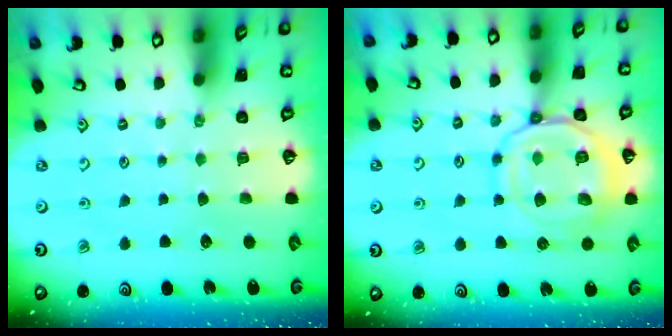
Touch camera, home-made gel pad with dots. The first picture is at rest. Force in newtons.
{"total": 14.8, "press": 14.8, "slide": 1.2}